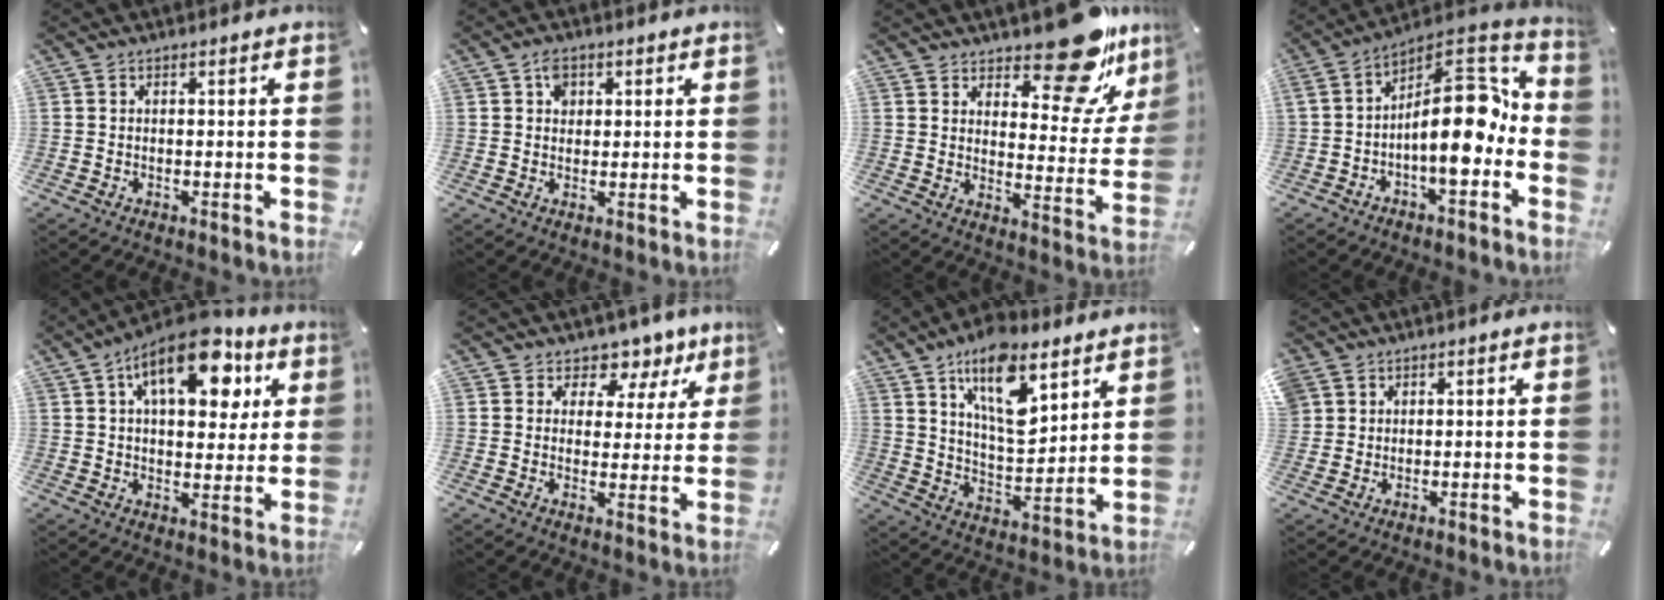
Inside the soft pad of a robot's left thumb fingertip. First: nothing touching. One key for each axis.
{"total": 3.4, "fx": 1.3, "fy": 2.8, "fz": 1.5, "tx": -0.010, "ty": -0.004, "tz": 0.017}
{"total": 17.4, "fx": 13.8, "fy": 6.9, "fz": 8.1, "tx": -0.091, "ty": -0.116, "tz": 0.229}
{"total": 15.7, "fx": -1.5, "fy": 7.7, "fz": 13.6, "tx": -0.217, "ty": -0.012, "tz": -0.023}
{"total": 16.8, "fx": 7.8, "fy": 9.0, "fz": 11.8, "tx": -0.171, "ty": -0.021, "tz": 0.129}
{"total": 6.9, "fx": 5.3, "fy": 4.2, "fz": 1.4, "tx": -0.014, "ty": -0.052, "tz": 0.088}
{"total": 16.5, "fx": 10.1, "fy": 7.7, "fz": 10.5, "tx": -0.180, "ty": -0.044, "tz": 0.177}
{"total": 3.4, "fx": 1.8, "fy": 2.9, "fz": -0.2, "tx": -0.005, "ty": 0.003, "tz": 0.035}